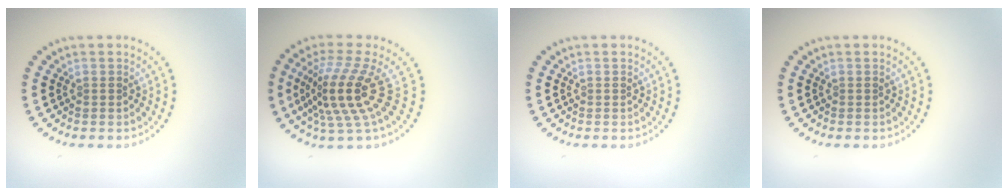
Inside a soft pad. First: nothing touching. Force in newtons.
{"total": 5.2, "press": 3.7, "slide": 3.7}
{"total": 0.0}
{"total": 0.0}